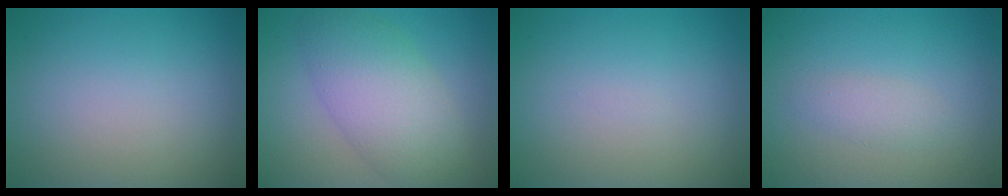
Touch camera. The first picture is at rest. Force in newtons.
{"total": 6.9, "press": 6.9, "slide": 0.3}
{"total": 0.0}
{"total": 1.4, "press": 1.4, "slide": 0.1}